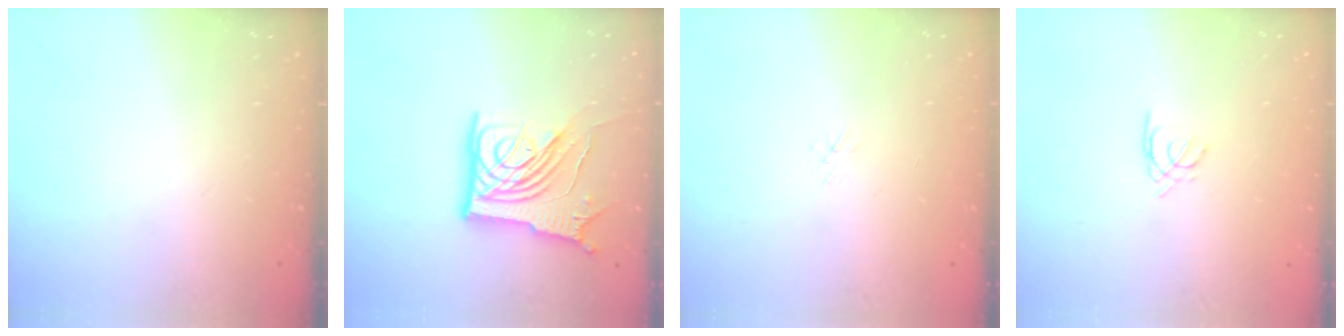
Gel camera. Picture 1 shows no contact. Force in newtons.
{"total": 14.5, "press": 14.4, "slide": 1.2}
{"total": 1.5, "press": 1.5, "slide": 0.2}
{"total": 1.5, "press": 1.4, "slide": 0.4}